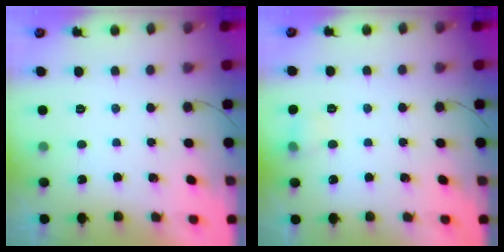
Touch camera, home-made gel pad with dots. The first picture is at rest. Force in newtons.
{"total": 5.4, "press": 5.2, "slide": 1.5}